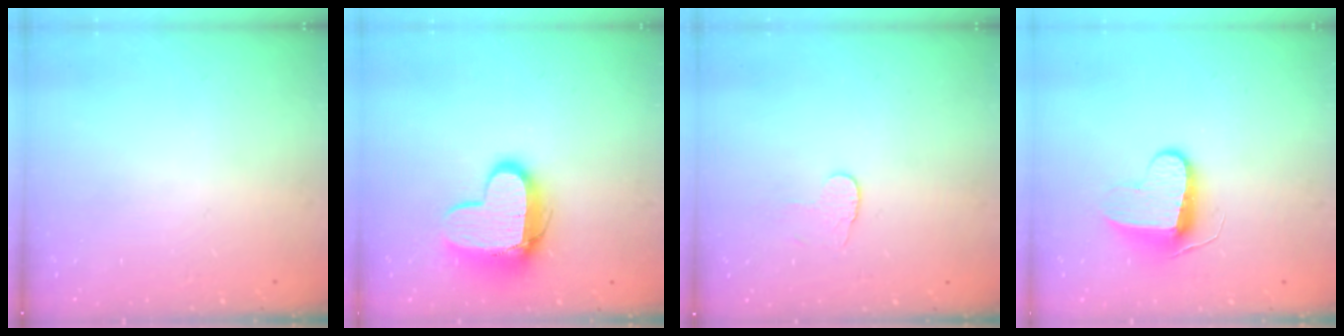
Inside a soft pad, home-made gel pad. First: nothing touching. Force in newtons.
{"total": 13.2, "press": 13.2, "slide": 1.2}
{"total": 3.7, "press": 3.7, "slide": 0.3}
{"total": 9.0, "press": 9.0, "slide": 0.4}